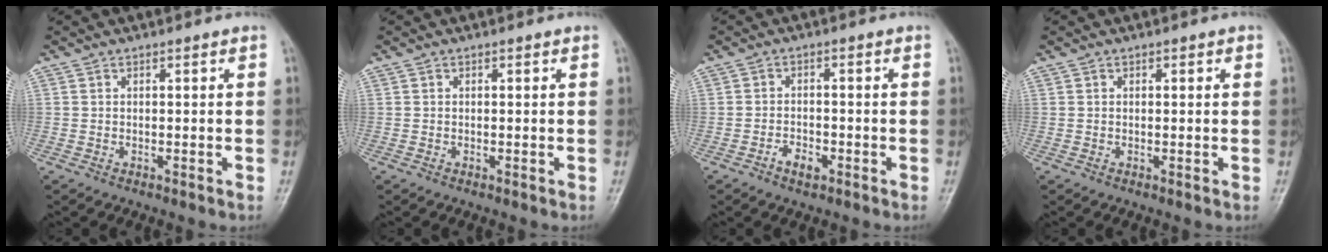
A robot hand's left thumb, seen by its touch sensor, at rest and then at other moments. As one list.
[{"total": 0.0}, {"total": 3.0, "force": [-1.8, 1.7, 1.7], "torque": [-0.025, 0.011, -0.030]}, {"total": 0.7, "force": [0.3, 0.4, 0.4], "torque": [0.000, 0.000, 0.002]}]